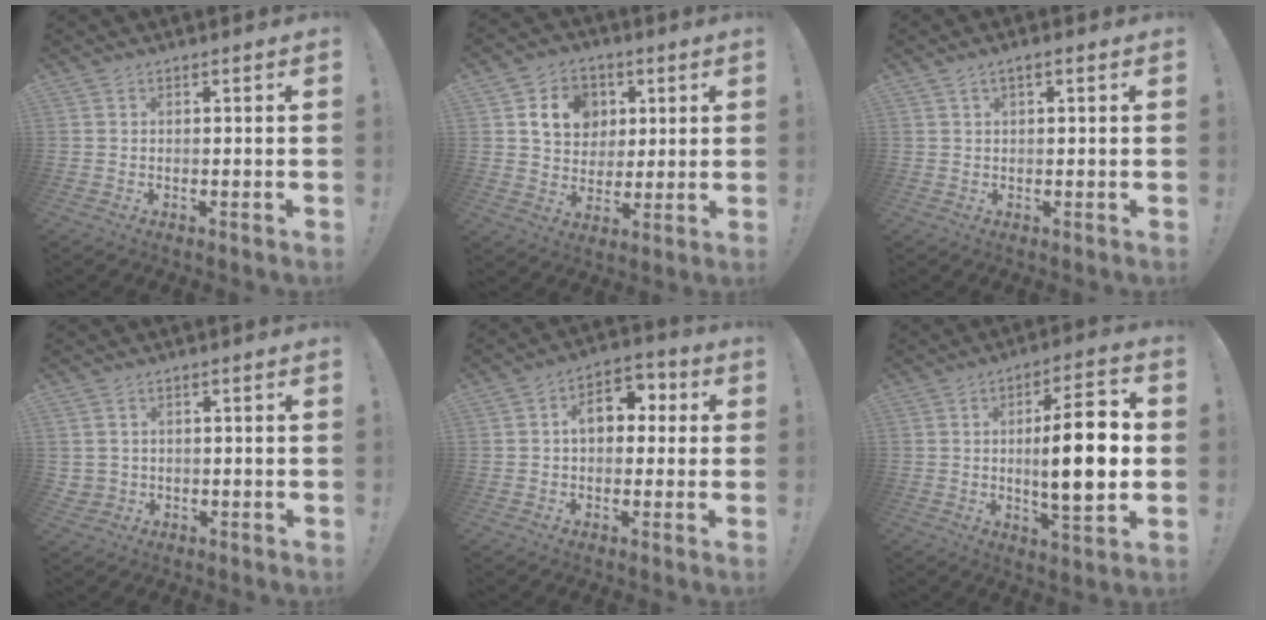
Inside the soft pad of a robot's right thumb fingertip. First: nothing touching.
{"total": 12.9, "force": [4.5, 10.6, 5.7], "torque": [-0.081, -0.009, 0.091]}
{"total": 2.0, "force": [0.7, 0.6, 1.8], "torque": [-0.034, 0.002, 0.012]}
{"total": 2.6, "force": [0.6, 2.5, 0.5], "torque": [-0.002, 0.000, 0.012]}
{"total": 9.9, "force": [1.5, 6.7, 7.0], "torque": [-0.102, 0.012, 0.028]}
{"total": 15.8, "force": [0.6, 3.9, 15.3], "torque": [-0.236, -0.007, -0.003]}